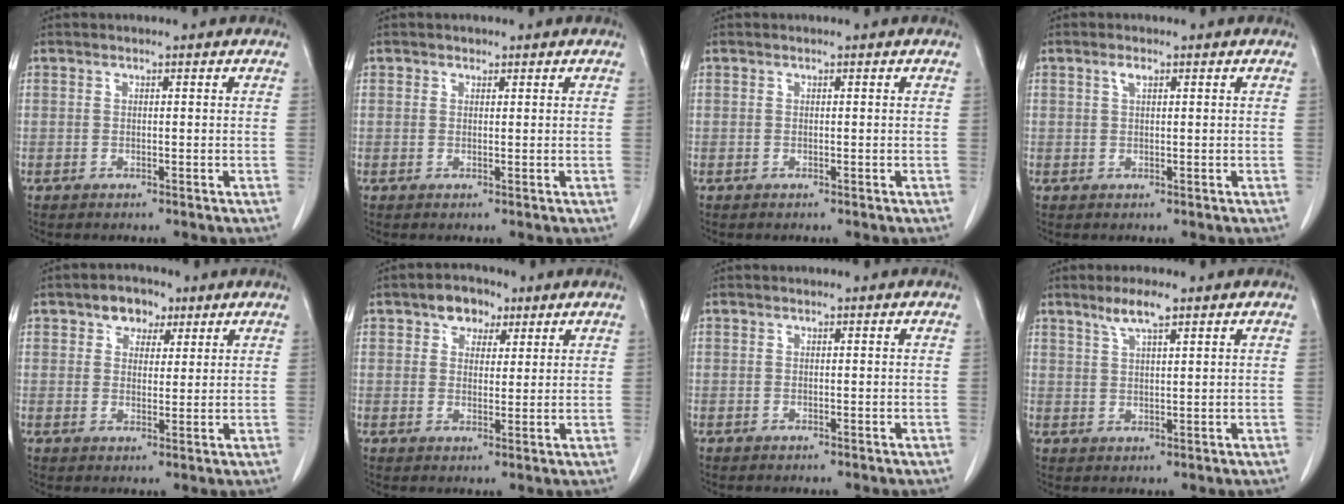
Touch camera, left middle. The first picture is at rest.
{"total": 0.7, "force": [0.5, 0.5, 0.1], "torque": [0.001, -0.003, 0.005]}
{"total": 0.0}
{"total": 1.3, "force": [0.7, 0.4, 1.0], "torque": [-0.020, 0.003, 0.012]}
{"total": 4.5, "force": [2.6, 3.1, 2.0], "torque": [-0.028, 0.013, 0.043]}
{"total": 4.7, "force": [2.7, 3.1, 2.1], "torque": [-0.032, 0.015, 0.045]}
{"total": 0.0}
{"total": 4.1, "force": [2.9, 0.4, 2.9], "torque": [-0.061, 0.002, 0.057]}